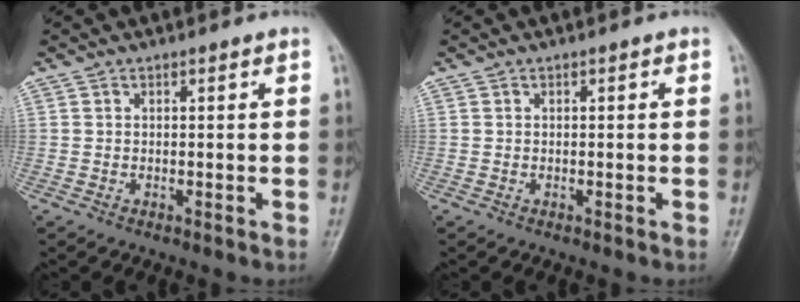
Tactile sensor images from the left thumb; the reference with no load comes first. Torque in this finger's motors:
{"motor_torque": [0.00, 0.00, -0.01, 0.01, 0.00]}